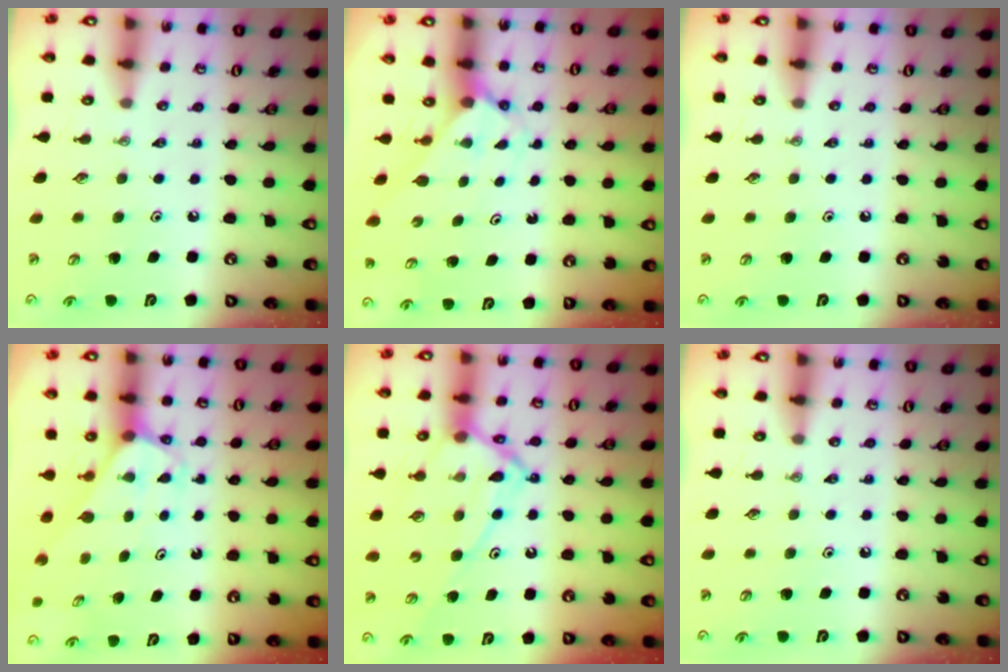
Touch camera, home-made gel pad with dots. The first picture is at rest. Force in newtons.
{"total": 2.6, "press": 2.6, "slide": 0.2}
{"total": 0.0}
{"total": 2.4, "press": 2.4, "slide": 0.2}
{"total": 14.8, "press": 14.8, "slide": 1.2}
{"total": 0.0}